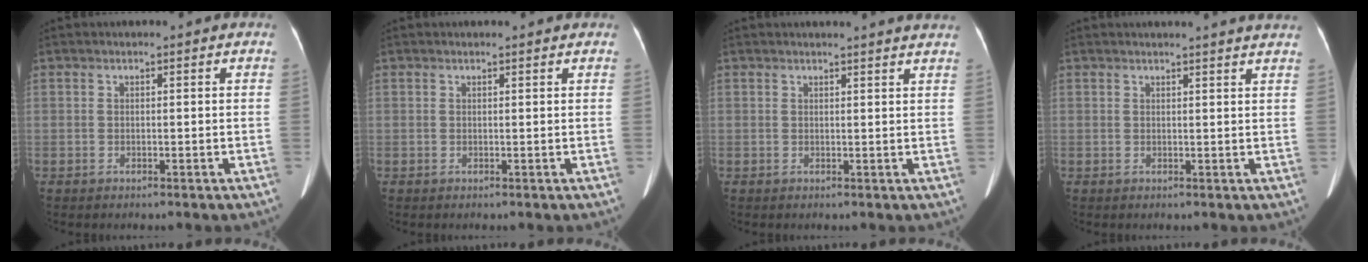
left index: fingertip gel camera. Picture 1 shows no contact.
{"total": 2.1, "force": [2.0, 0.3, 0.6], "torque": [-0.009, -0.008, 0.015]}
{"total": 7.6, "force": [7.3, -0.4, 2.3], "torque": [-0.024, -0.019, 0.059]}
{"total": 8.6, "force": [8.1, -0.4, 2.9], "torque": [-0.035, -0.020, 0.070]}